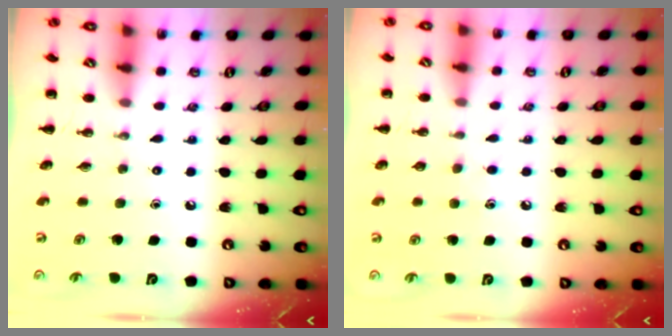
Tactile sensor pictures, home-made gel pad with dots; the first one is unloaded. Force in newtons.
{"total": 3.3, "press": 3.2, "slide": 1.0}